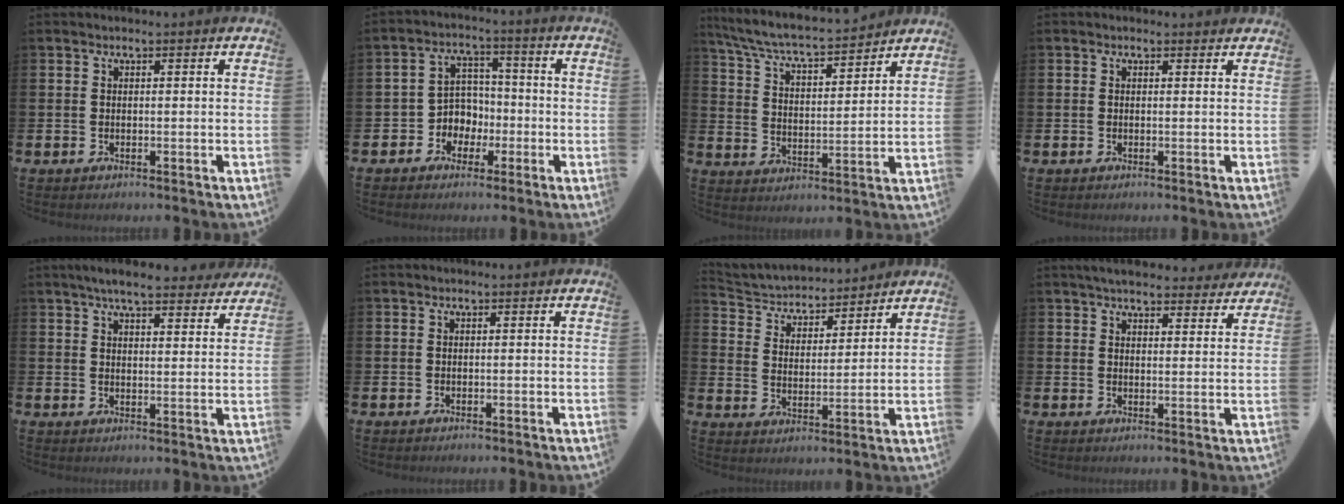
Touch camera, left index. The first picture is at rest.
{"total": 4.5, "force": [-1.2, 4.3, 0.7], "torque": [-0.038, 0.006, -0.029]}
{"total": 6.7, "force": [6.3, 0.7, 2.2], "torque": [-0.074, -0.045, 0.108]}
{"total": 0.0}
{"total": 5.8, "force": [5.4, 0.7, 2.0], "torque": [-0.046, -0.024, 0.094]}
{"total": 0.0}
{"total": 4.4, "force": [4.1, 1.5, 0.2], "torque": [-0.034, -0.034, 0.066]}
{"total": 4.4, "force": [4.2, 0.9, 1.1], "torque": [-0.025, -0.020, 0.074]}